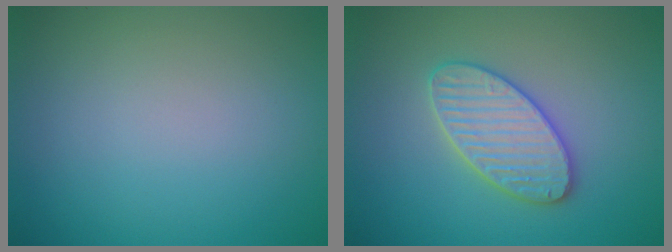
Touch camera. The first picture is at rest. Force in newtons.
{"total": 3.9, "press": 3.9, "slide": 0.5}